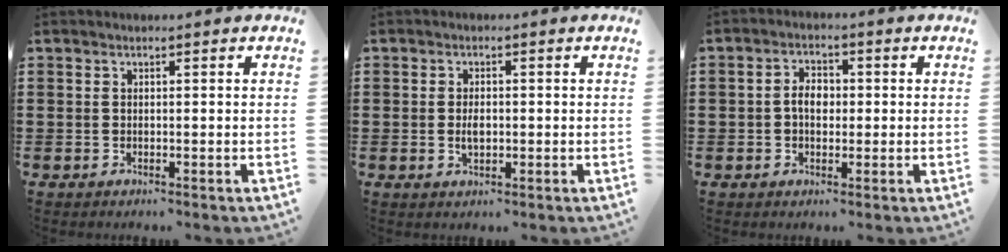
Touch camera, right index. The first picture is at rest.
{"total": 2.3, "force": [-0.2, 1.2, 1.9], "torque": [-0.038, 0.002, -0.003]}
{"total": 3.3, "force": [-0.2, 2.1, 2.5], "torque": [-0.049, 0.008, -0.006]}